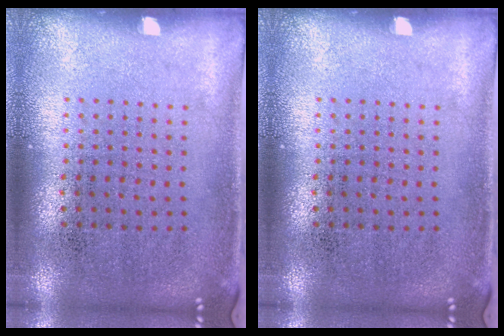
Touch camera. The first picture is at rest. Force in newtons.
{"total": 0.0}